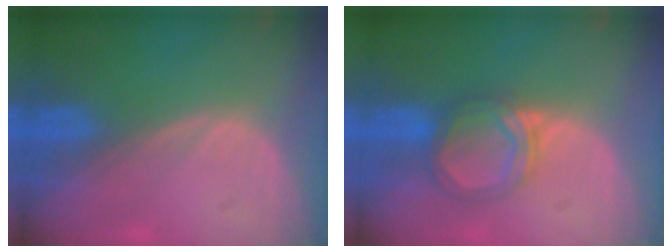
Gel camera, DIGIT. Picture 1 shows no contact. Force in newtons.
{"total": 5.3, "press": 5.1, "slide": 1.5}